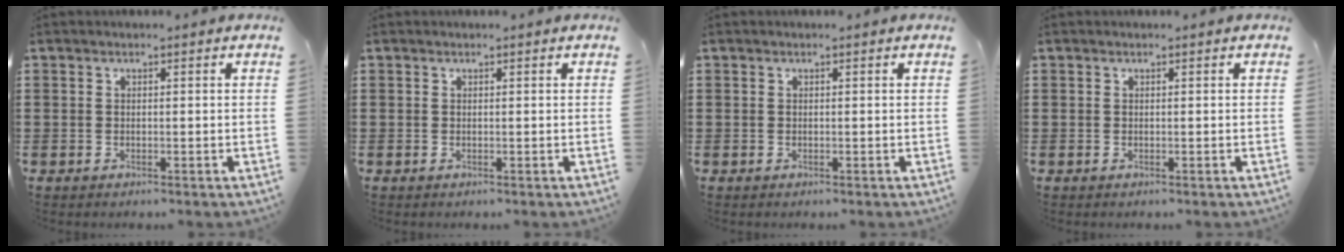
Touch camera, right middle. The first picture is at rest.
{"total": 0.0}
{"total": 0.0}
{"total": 0.0}